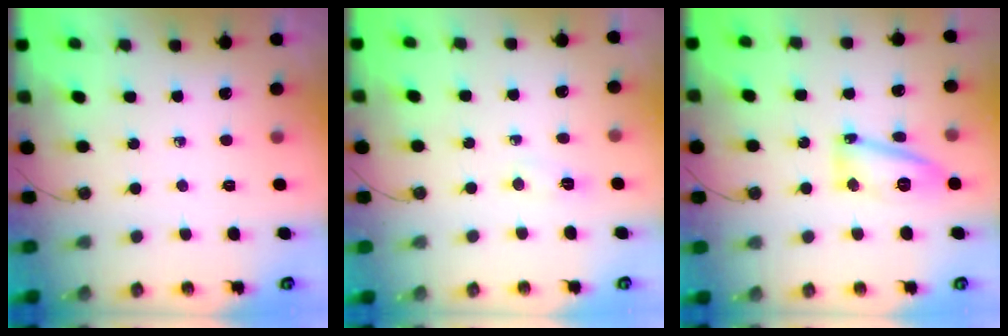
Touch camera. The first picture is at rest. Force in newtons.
{"total": 3.7, "press": 3.7, "slide": 0.5}
{"total": 13.5, "press": 13.4, "slide": 1.1}